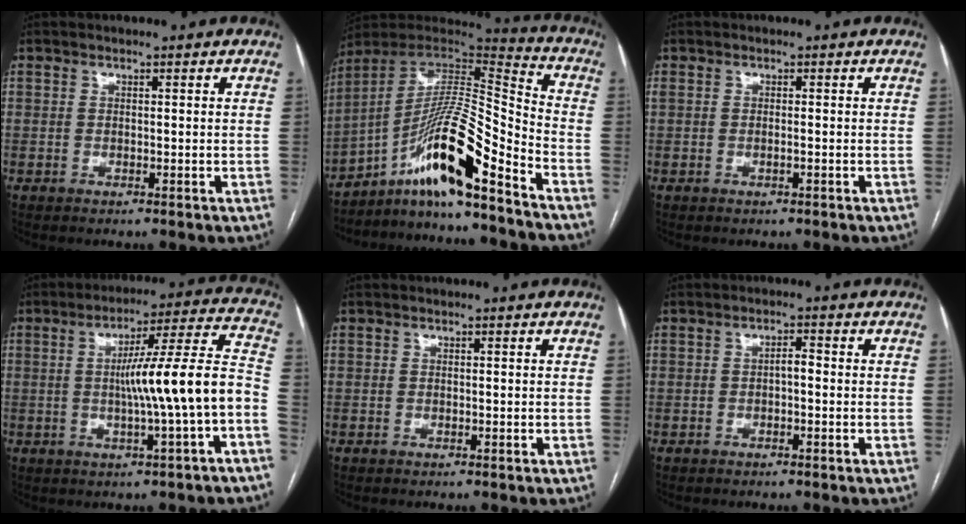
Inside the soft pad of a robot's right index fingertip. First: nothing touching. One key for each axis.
{"total": 16.3, "fx": -10.1, "fy": 0.5, "fz": 12.8, "tx": -0.235, "ty": 0.012, "tz": -0.176}
{"total": 0.5, "fx": -0.1, "fy": 0.1, "fz": 0.5, "tx": -0.017, "ty": 0.001, "tz": 0.002}
{"total": 13.3, "fx": -2.4, "fy": -0.6, "fz": 13.1, "tx": -0.193, "ty": 0.020, "tz": -0.037}
{"total": 0.0}
{"total": 1.6, "fx": -0.2, "fy": 0.6, "fz": 1.5, "tx": -0.025, "ty": 0.004, "tz": -0.003}